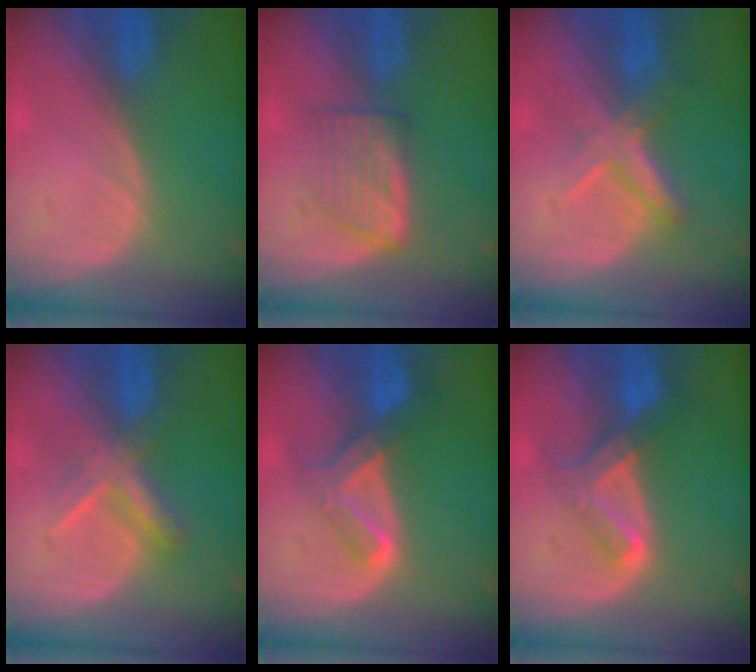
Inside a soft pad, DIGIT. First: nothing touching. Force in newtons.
{"total": 5.1, "press": 5.1, "slide": 0.6}
{"total": 6.4, "press": 5.7, "slide": 3.0}
{"total": 5.5, "press": 5.4, "slide": 1.1}
{"total": 6.7, "press": 5.8, "slide": 3.4}
{"total": 6.7, "press": 5.8, "slide": 3.4}